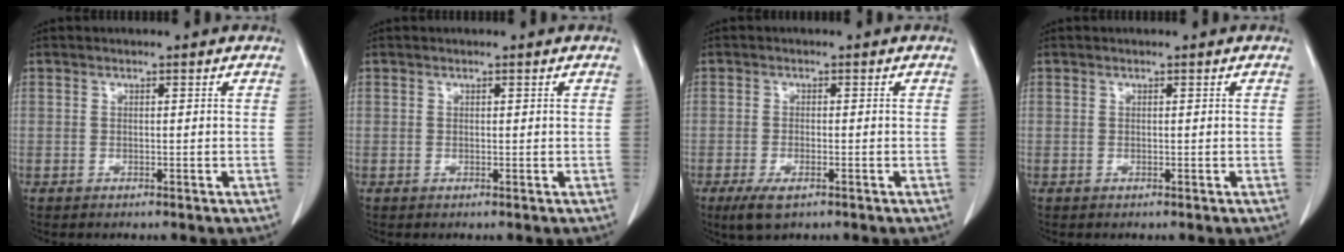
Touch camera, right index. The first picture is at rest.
{"total": 0.0}
{"total": 4.0, "force": [-2.3, 1.2, 3.0], "torque": [-0.063, -0.007, -0.035]}
{"total": 0.0}